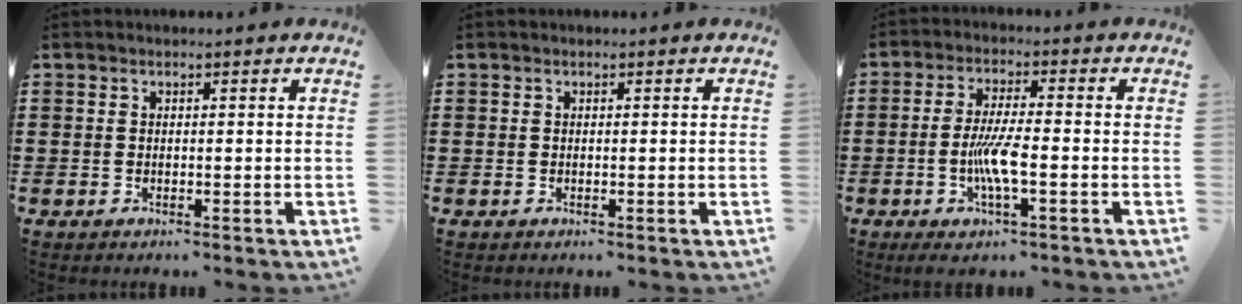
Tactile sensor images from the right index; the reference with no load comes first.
{"total": 0.0}
{"total": 6.2, "force": [-1.8, 0.9, 5.9], "torque": [-0.120, -0.010, -0.037]}